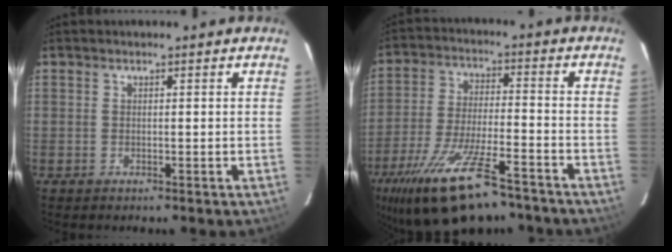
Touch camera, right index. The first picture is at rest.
{"total": 20.3, "force": [-14.4, 5.9, 13.0], "torque": [-0.259, -0.043, -0.239]}